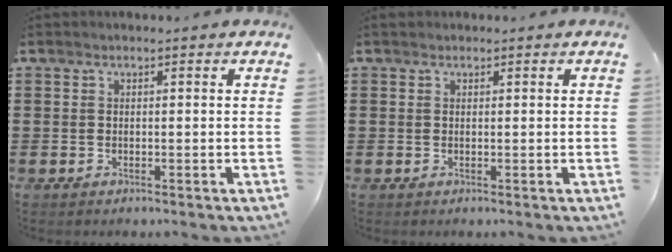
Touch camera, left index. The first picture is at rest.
{"total": 0.5, "force": [0.4, 0.4, 0.0], "torque": [-0.002, 0.003, 0.008]}